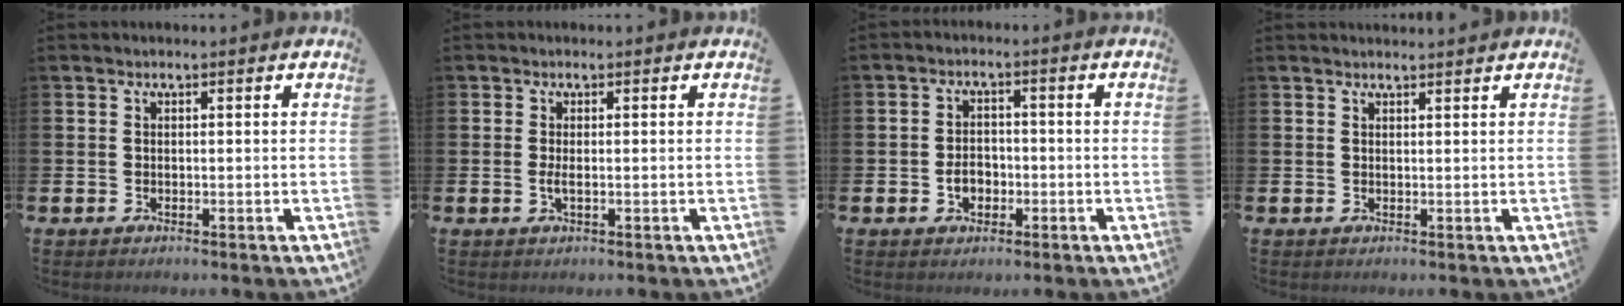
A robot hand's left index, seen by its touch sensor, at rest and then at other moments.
{"total": 1.1, "force": [-0.1, 0.2, 1.1], "torque": [-0.023, 0.001, -0.002]}
{"total": 2.8, "force": [-0.9, 2.2, 1.6], "torque": [-0.020, -0.003, -0.023]}
{"total": 1.2, "force": [1.2, 0.0, 0.1], "torque": [0.011, -0.008, 0.019]}